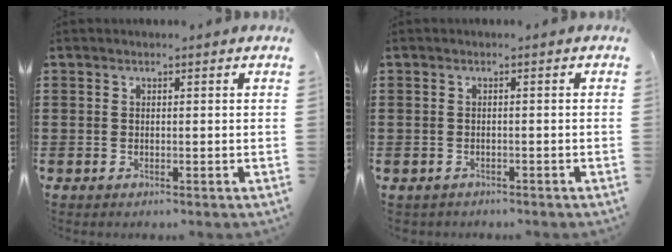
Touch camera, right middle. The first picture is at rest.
{"total": 0.6, "force": [-0.5, 0.2, -0.1], "torque": [0.000, 0.002, -0.013]}